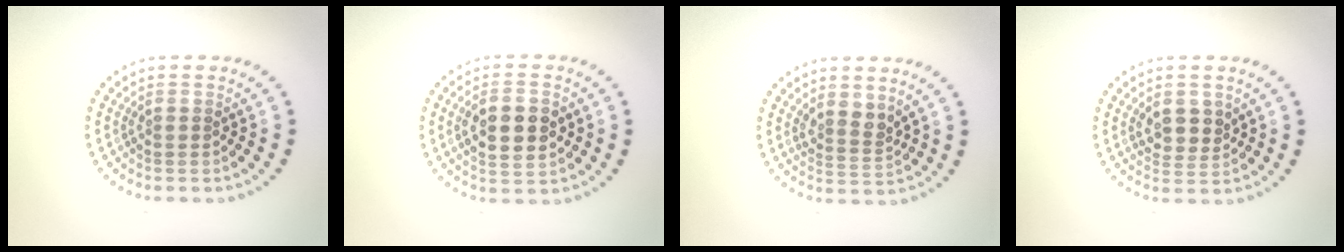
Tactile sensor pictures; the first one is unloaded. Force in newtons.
{"total": 4.9, "press": 4.9, "slide": 0.4}
{"total": 2.2, "press": 1.7, "slide": 1.4}
{"total": 2.6, "press": 2.4, "slide": 1.0}